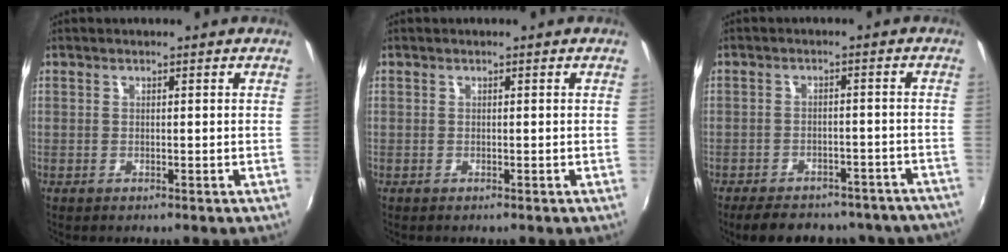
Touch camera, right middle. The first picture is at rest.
{"total": 0.0}
{"total": 19.4, "force": [-16.5, 7.6, 6.9], "torque": [-0.138, 0.017, -0.189]}